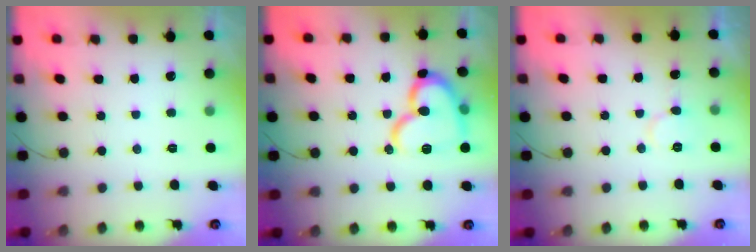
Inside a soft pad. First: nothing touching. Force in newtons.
{"total": 16.5, "press": 16.4, "slide": 1.8}
{"total": 6.3, "press": 6.2, "slide": 0.6}